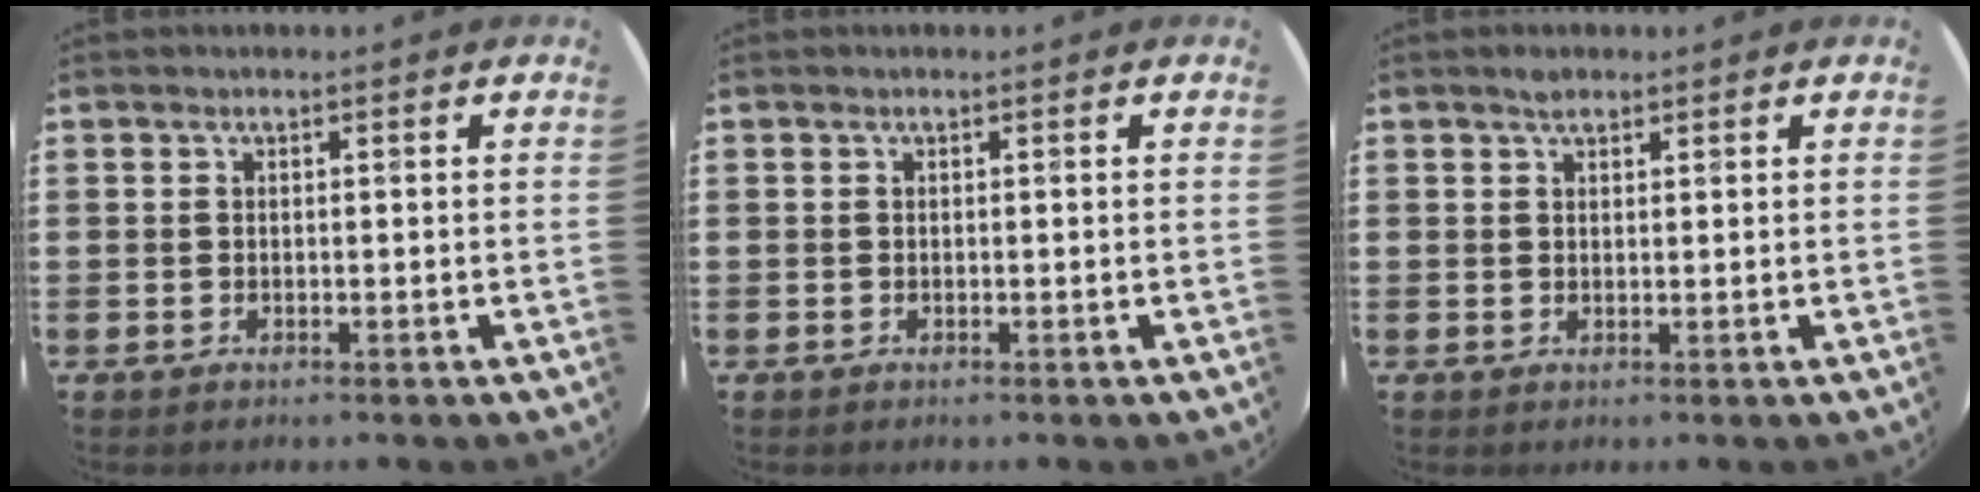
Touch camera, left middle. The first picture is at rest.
{"total": 0.0}
{"total": 1.3, "force": [1.1, 0.5, 0.4], "torque": [-0.002, 0.002, 0.018]}